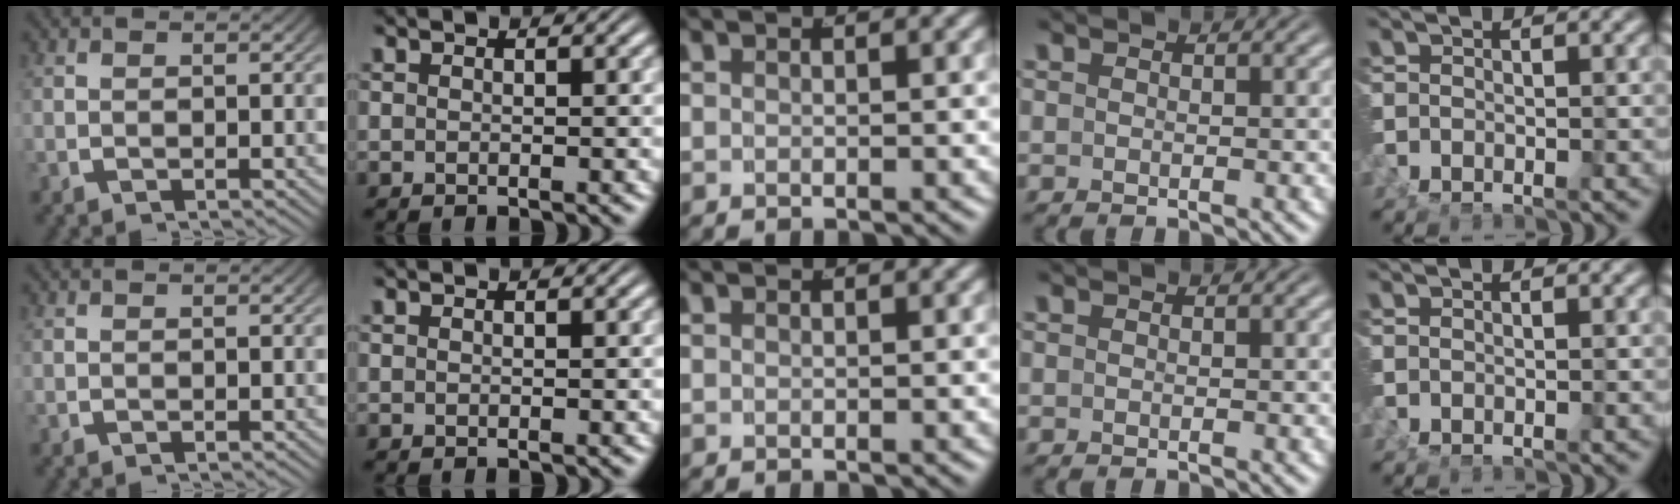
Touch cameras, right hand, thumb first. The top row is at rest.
{"little": {"total": 0.5, "force": [0.1, -0.5, -0.1], "torque": [0.004, 0.000, 0.002]}}